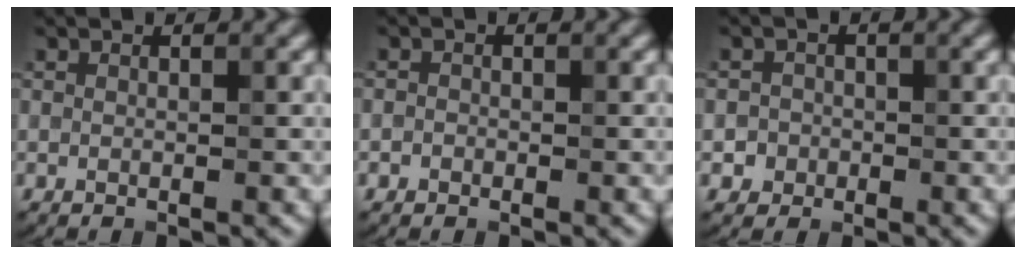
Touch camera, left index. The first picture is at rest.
{"total": 0.7, "force": [-0.3, 0.6, 0.0], "torque": [0.003, -0.003, -0.007]}
{"total": 1.7, "force": [-0.5, 1.6, 0.1], "torque": [0.022, 0.001, -0.013]}